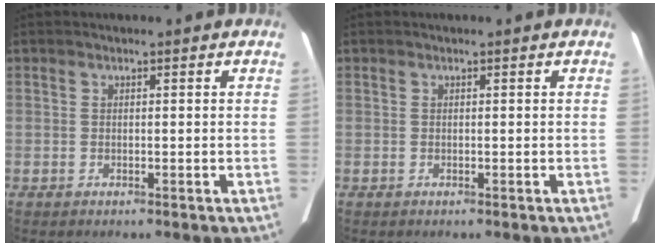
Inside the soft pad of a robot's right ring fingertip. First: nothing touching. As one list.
[{"total": 0.0}]